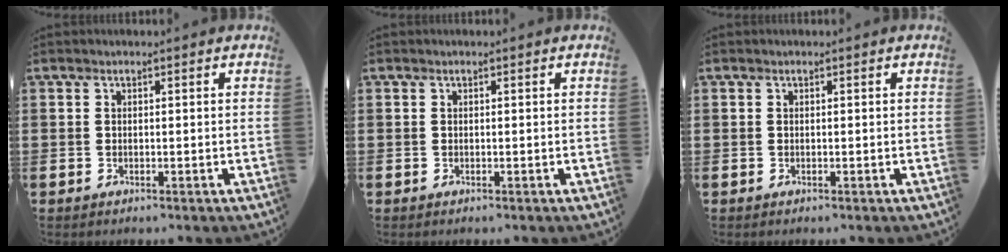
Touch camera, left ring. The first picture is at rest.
{"total": 0.0}
{"total": 0.0}